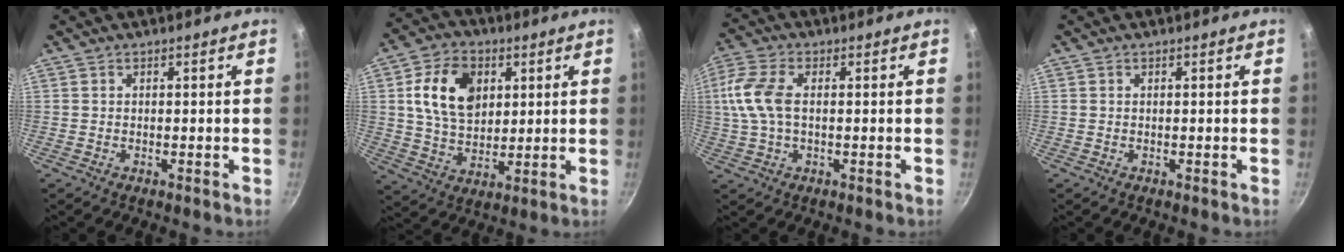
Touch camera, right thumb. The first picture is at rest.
{"total": 13.7, "force": [3.8, 9.6, 8.9], "torque": [-0.135, -0.006, 0.066]}
{"total": 9.5, "force": [1.0, 5.3, 7.8], "torque": [-0.170, 0.015, 0.012]}
{"total": 0.0}